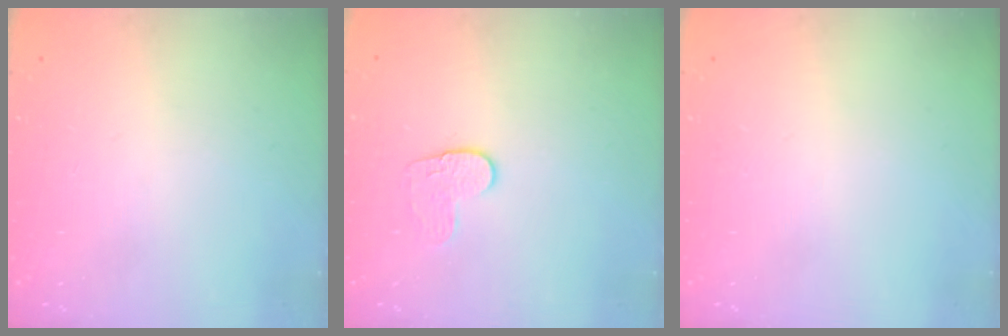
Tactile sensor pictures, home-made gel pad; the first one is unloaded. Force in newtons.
{"total": 7.9, "press": 7.8, "slide": 0.6}
{"total": 0.0}